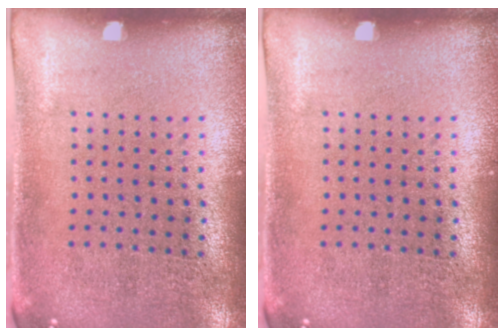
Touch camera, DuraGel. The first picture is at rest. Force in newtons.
{"total": 0.0}